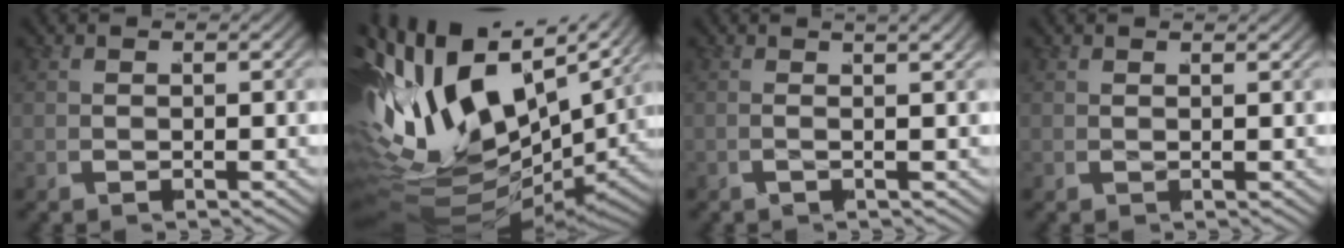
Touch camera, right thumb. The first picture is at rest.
{"total": 21.8, "force": [-0.1, 14.6, 16.2], "torque": [-0.339, -0.060, 0.020]}
{"total": 2.7, "force": [1.0, 0.6, 2.4], "torque": [-0.026, 0.013, 0.002]}
{"total": 0.7, "force": [0.7, -0.2, -0.1], "torque": [0.006, 0.001, 0.012]}